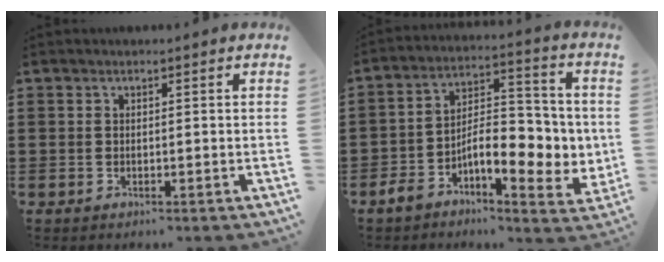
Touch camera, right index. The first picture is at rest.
{"total": 10.0, "force": [-2.2, 4.9, 8.4], "torque": [-0.127, -0.010, -0.042]}